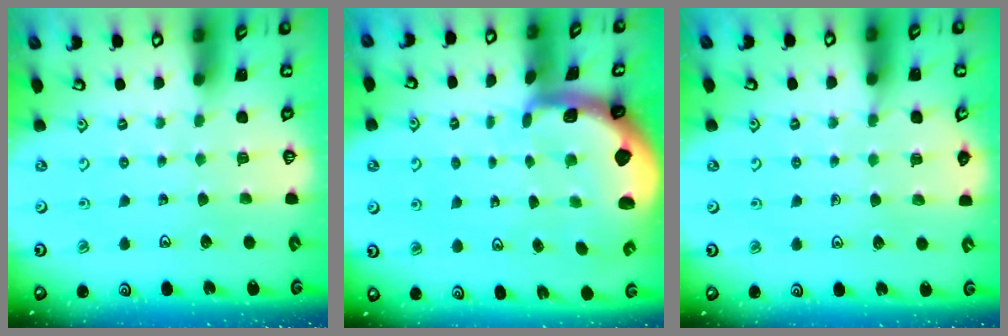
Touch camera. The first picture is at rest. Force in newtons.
{"total": 2.9, "press": 2.9, "slide": 0.5}
{"total": 5.6, "press": 5.3, "slide": 1.9}